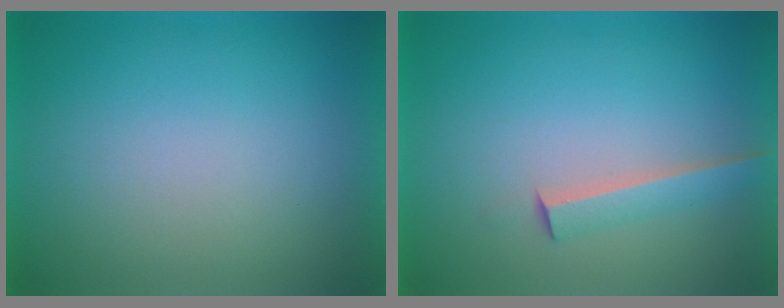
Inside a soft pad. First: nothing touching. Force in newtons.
{"total": 2.7}